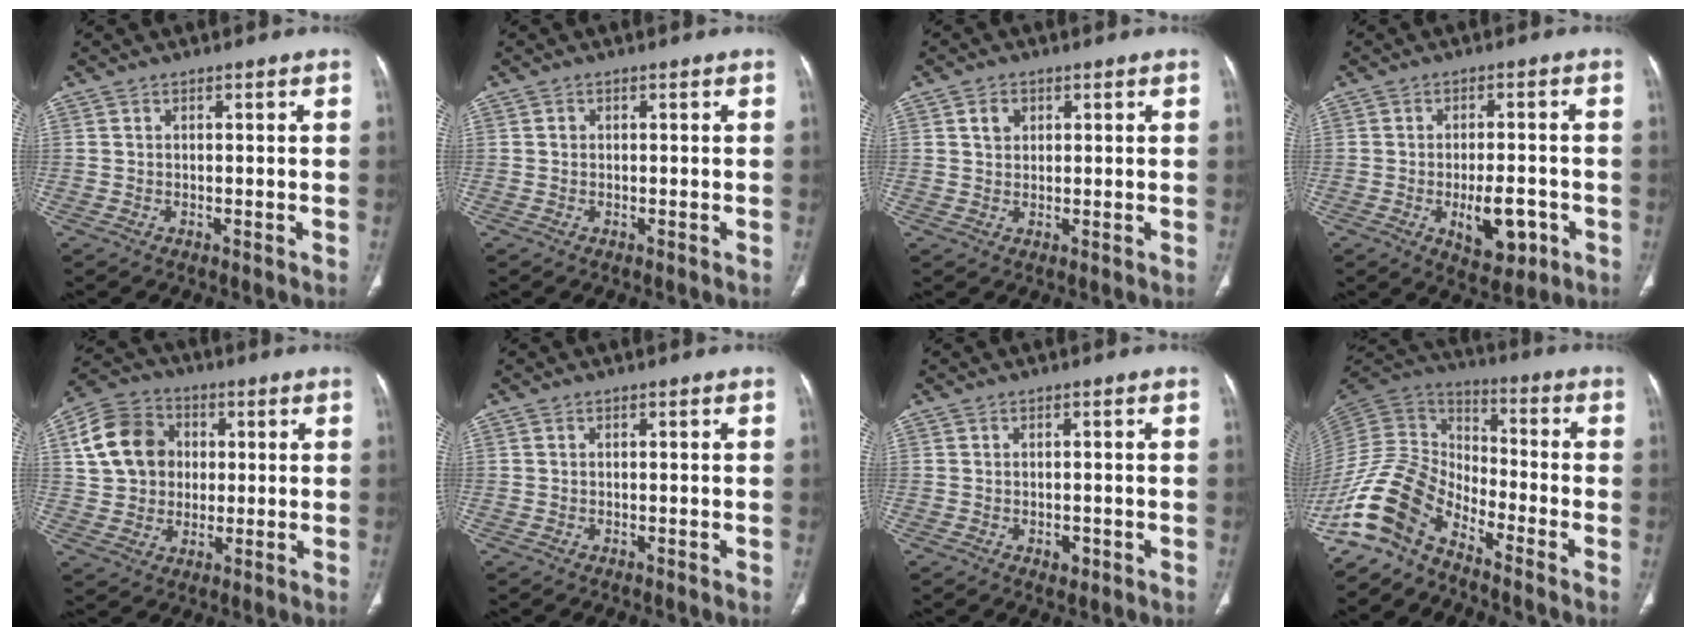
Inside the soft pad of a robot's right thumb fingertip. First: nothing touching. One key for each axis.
{"total": 0.6, "fx": 0.0, "fy": 0.5, "fz": 0.2, "tx": 0.003, "ty": 0.001, "tz": 0.001}
{"total": 2.9, "fx": 1.1, "fy": 2.2, "fz": 1.4, "tx": -0.010, "ty": -0.004, "tz": 0.021}
{"total": 8.5, "fx": -2.8, "fy": 4.1, "fz": 6.9, "tx": -0.089, "ty": 0.008, "tz": -0.031}
{"total": 13.2, "fx": 2.6, "fy": 11.0, "fz": 6.8, "tx": -0.104, "ty": 0.013, "tz": 0.042}
{"total": 0.0}
{"total": 1.8, "fx": -0.7, "fy": 1.2, "fz": 1.1, "tx": -0.007, "ty": 0.002, "tz": -0.005}
{"total": 13.9, "fx": -10.2, "fy": 6.1, "fz": 7.3, "tx": -0.143, "ty": 0.081, "tz": -0.216}